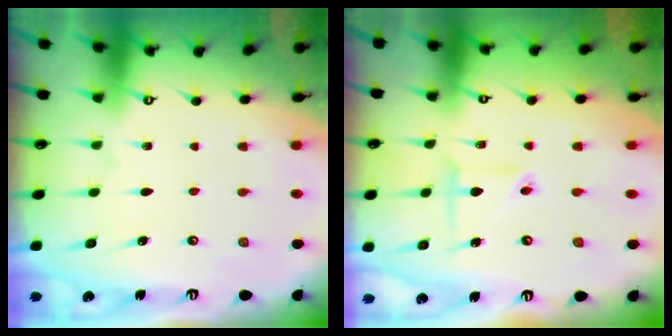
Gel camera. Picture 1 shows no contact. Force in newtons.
{"total": 4.2, "press": 4.1, "slide": 0.5}